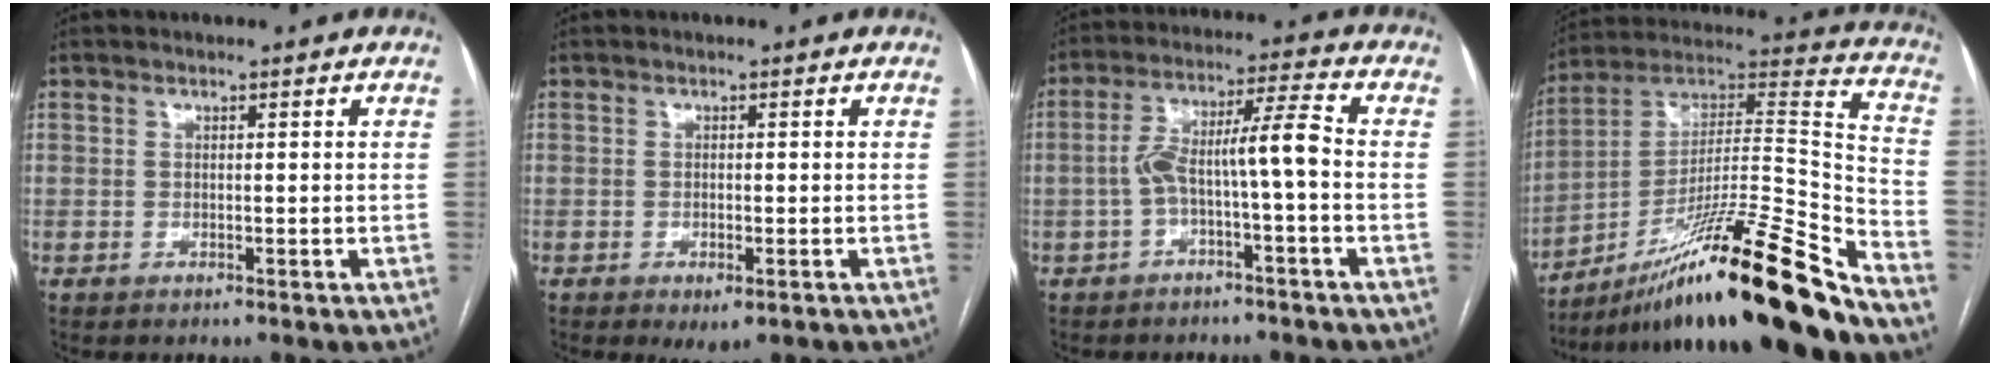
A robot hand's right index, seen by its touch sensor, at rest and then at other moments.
{"total": 2.9, "force": [-1.5, 1.1, 2.2], "torque": [-0.033, -0.003, -0.014]}
{"total": 8.2, "force": [-1.8, 0.4, 8.0], "torque": [-0.145, 0.037, -0.030]}
{"total": 26.8, "force": [-19.4, -0.3, 18.4], "torque": [-0.260, 0.003, -0.335]}